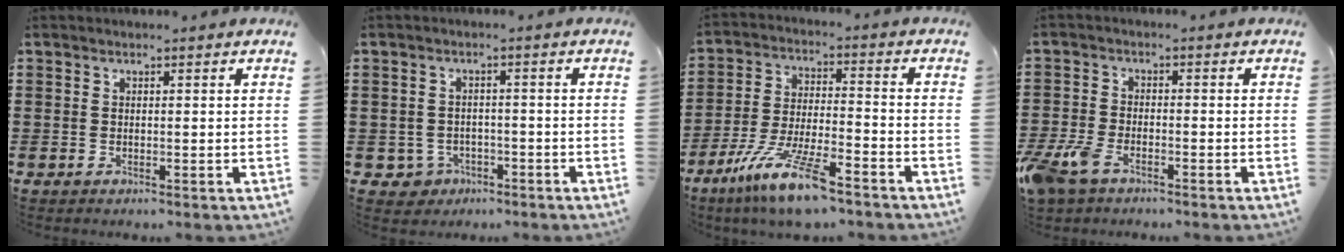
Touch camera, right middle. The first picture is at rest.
{"total": 2.4, "force": [-1.7, 1.7, 0.4], "torque": [-0.016, -0.001, -0.037]}
{"total": 11.6, "force": [-8.5, 1.3, 7.8], "torque": [-0.170, -0.002, -0.164]}
{"total": 5.2, "force": [-3.9, 2.3, 2.7], "torque": [-0.084, -0.005, -0.084]}